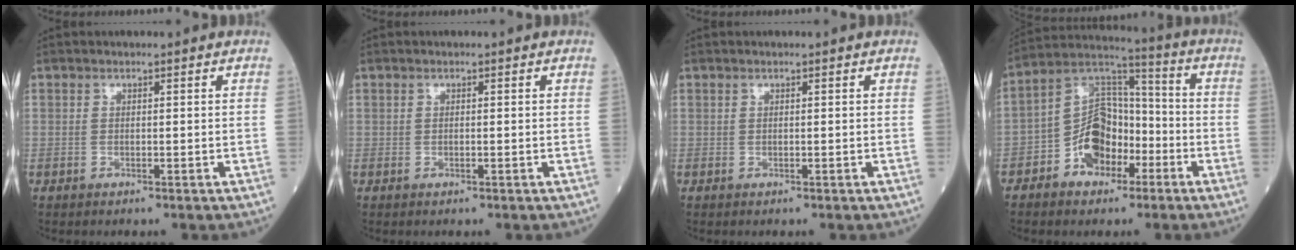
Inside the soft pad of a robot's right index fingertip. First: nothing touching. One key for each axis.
{"total": 0.0}
{"total": 0.0}
{"total": 10.6, "fx": -4.6, "fy": 7.3, "fz": 6.2, "tx": -0.132, "ty": 0.033, "tz": -0.081}